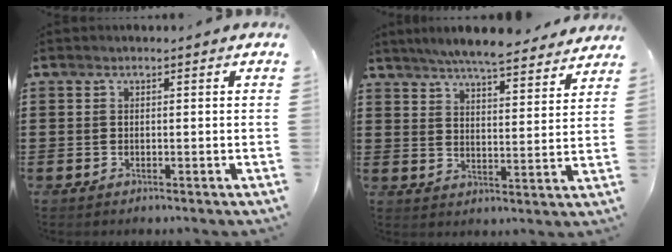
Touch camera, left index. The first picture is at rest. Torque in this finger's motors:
{"motor_torque": [2.14, 0.00, 0.78, 0.17]}